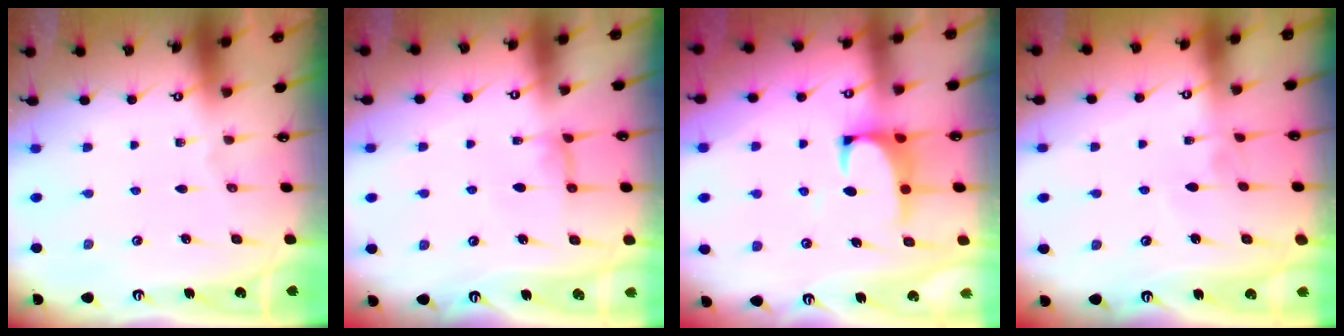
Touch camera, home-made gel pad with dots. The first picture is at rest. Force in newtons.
{"total": 3.4, "press": 3.3, "slide": 0.6}
{"total": 1.5, "press": 1.3, "slide": 0.8}
{"total": 3.9, "press": 3.9, "slide": 0.1}